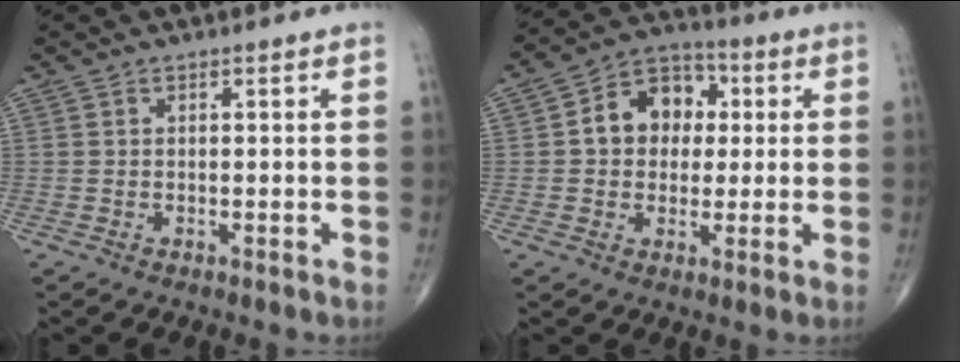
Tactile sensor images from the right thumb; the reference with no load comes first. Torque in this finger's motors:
{"motor_torque": [0.44, 2.07, 0.58, -0.06, 0.07]}